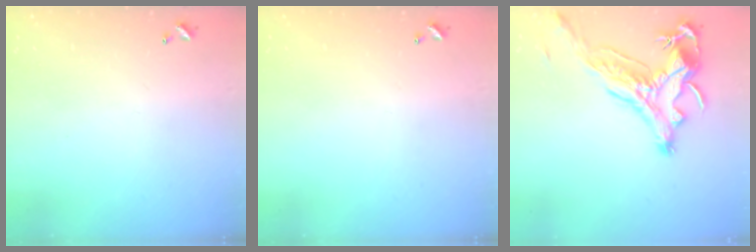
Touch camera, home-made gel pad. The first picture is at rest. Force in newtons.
{"total": 0.0}
{"total": 2.9, "press": 2.5, "slide": 1.3}